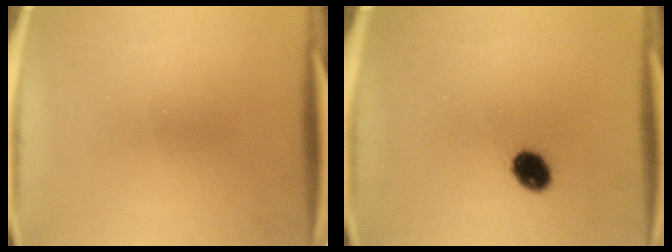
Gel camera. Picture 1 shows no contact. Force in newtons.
{"total": 5.6}